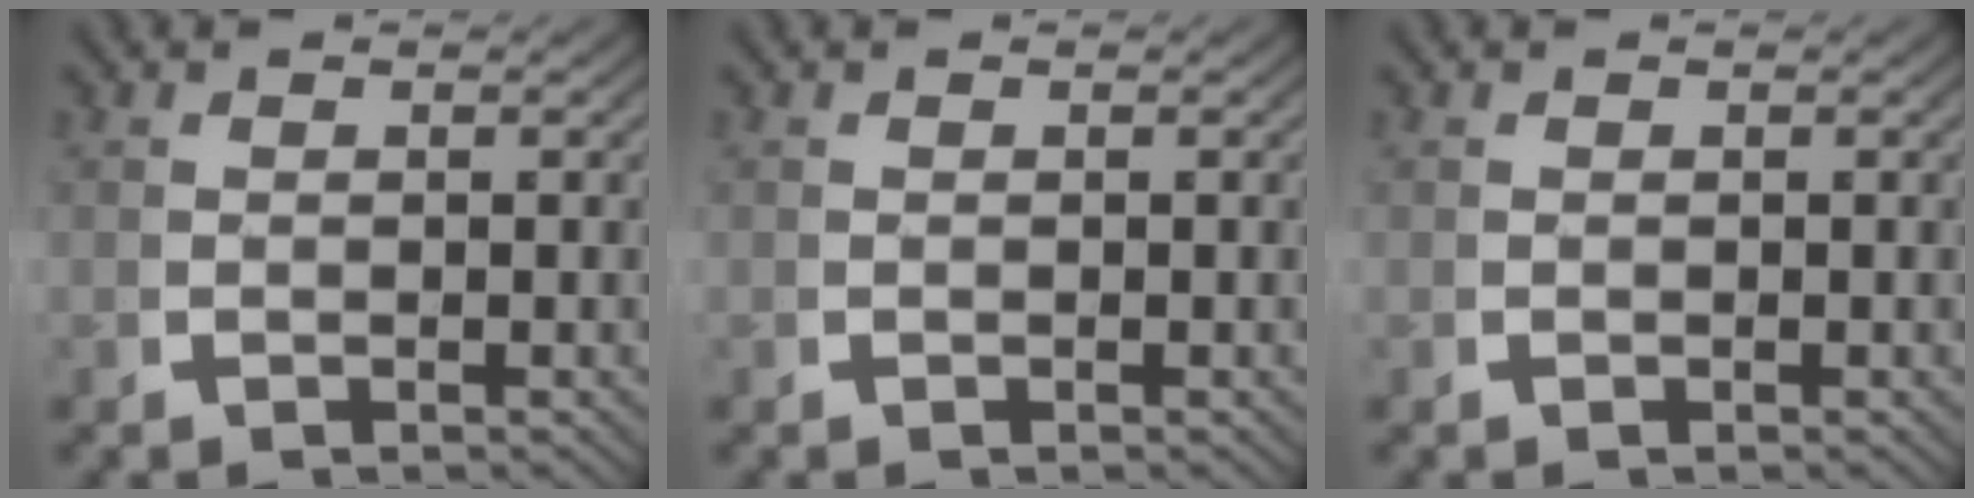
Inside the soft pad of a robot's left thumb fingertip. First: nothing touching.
{"total": 0.0}
{"total": 0.0}